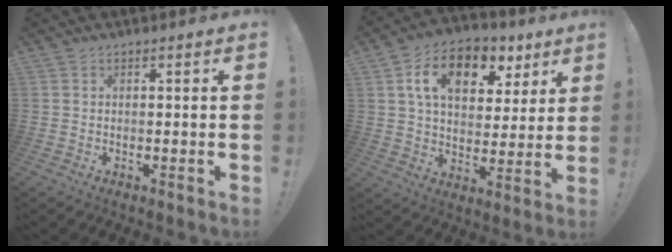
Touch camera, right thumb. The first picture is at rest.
{"total": 14.9, "force": [7.1, 9.4, 9.2], "torque": [-0.140, -0.027, 0.124]}